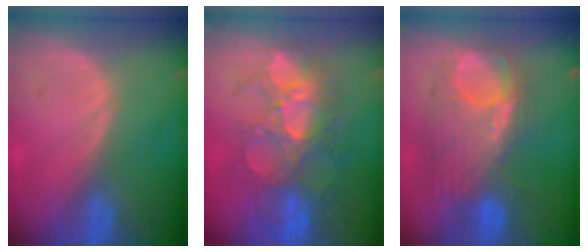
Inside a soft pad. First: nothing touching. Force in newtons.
{"total": 10.1, "press": 9.2, "slide": 4.0}
{"total": 9.6, "press": 9.4, "slide": 2.1}